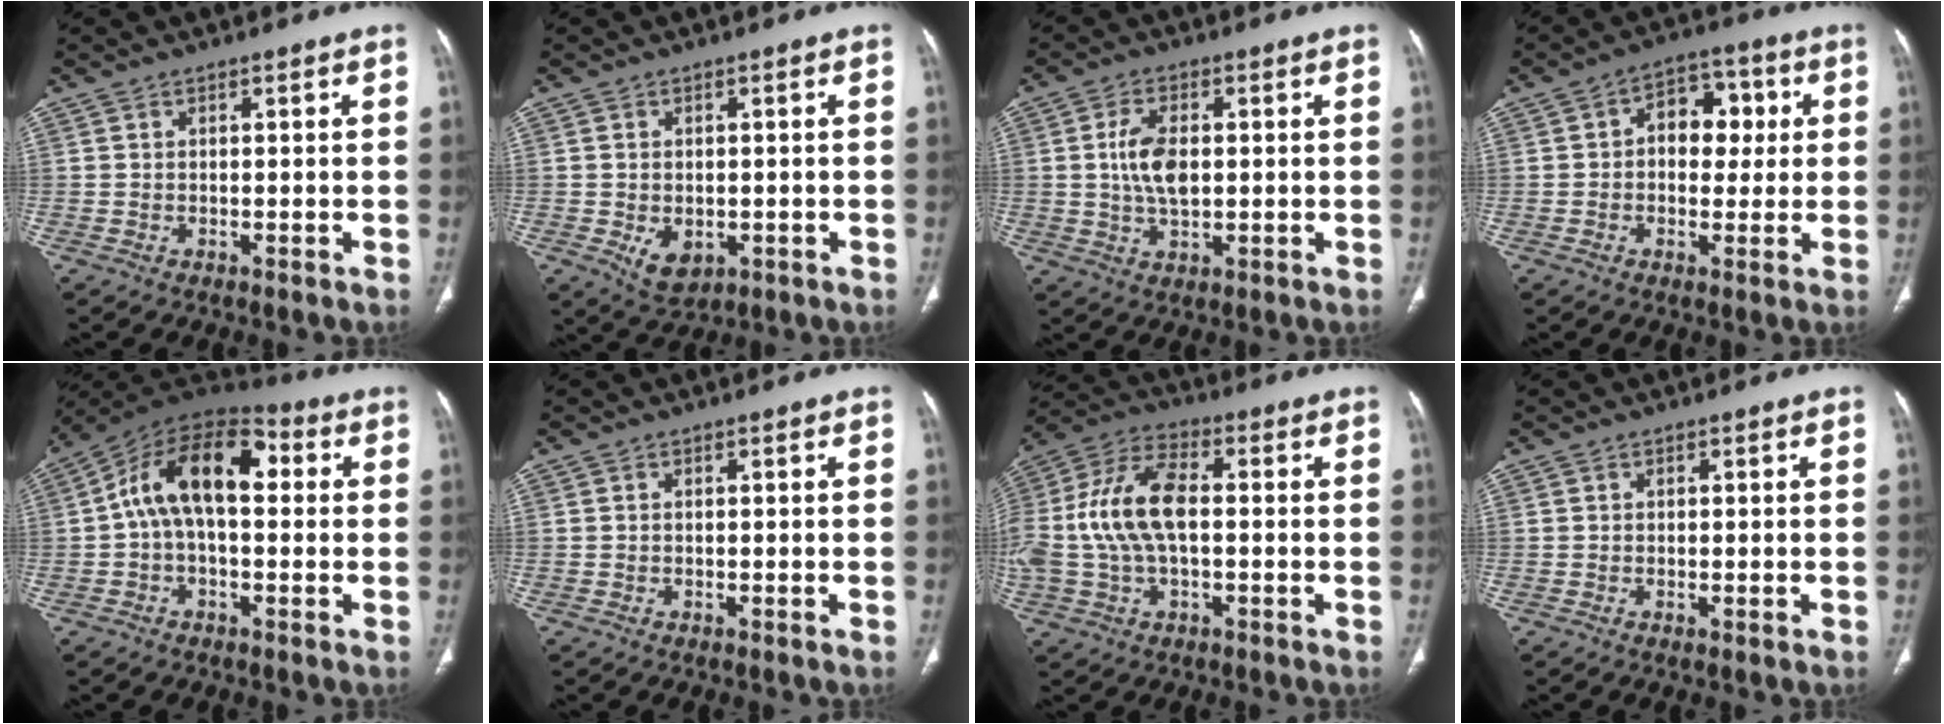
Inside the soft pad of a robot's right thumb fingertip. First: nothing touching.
{"total": 5.3, "force": [-1.3, 3.6, 3.6], "torque": [-0.052, -0.002, -0.006]}
{"total": 7.3, "force": [0.6, 3.9, 6.1], "torque": [-0.113, 0.002, 0.011]}
{"total": 9.4, "force": [1.2, 6.6, 6.7], "torque": [-0.053, 0.020, 0.012]}
{"total": 15.4, "force": [1.9, 8.5, 12.7], "torque": [-0.198, 0.047, 0.022]}
{"total": 0.0}
{"total": 15.9, "force": [0.0, 8.5, 13.4], "torque": [-0.291, 0.036, -0.004]}
{"total": 0.6, "force": [-0.2, 0.2, 0.5], "torque": [-0.014, -0.003, -0.004]}